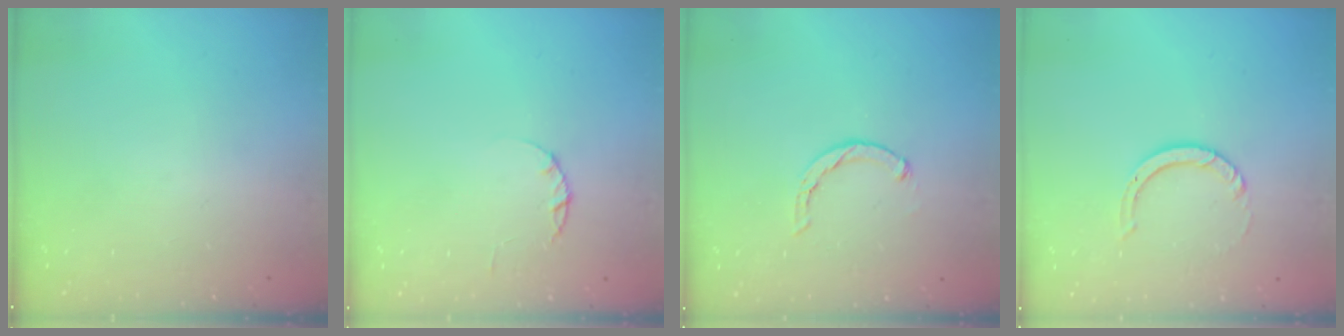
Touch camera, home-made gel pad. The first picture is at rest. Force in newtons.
{"total": 1.7, "press": 1.7, "slide": 0.3}
{"total": 1.1, "press": 1.1, "slide": 0.2}
{"total": 3.8, "press": 3.8, "slide": 0.3}